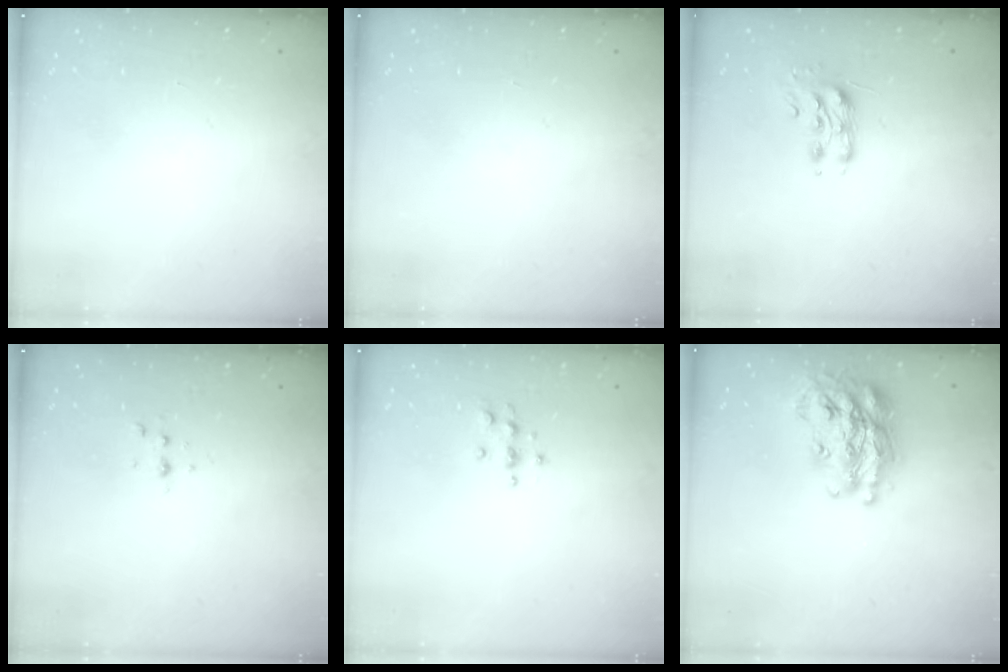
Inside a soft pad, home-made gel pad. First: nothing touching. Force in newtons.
{"total": 0.0}
{"total": 8.1, "press": 8.0, "slide": 1.0}
{"total": 3.7, "press": 3.2, "slide": 1.7}
{"total": 3.5, "press": 3.4, "slide": 0.5}
{"total": 23.2, "press": 23.2, "slide": 1.8}